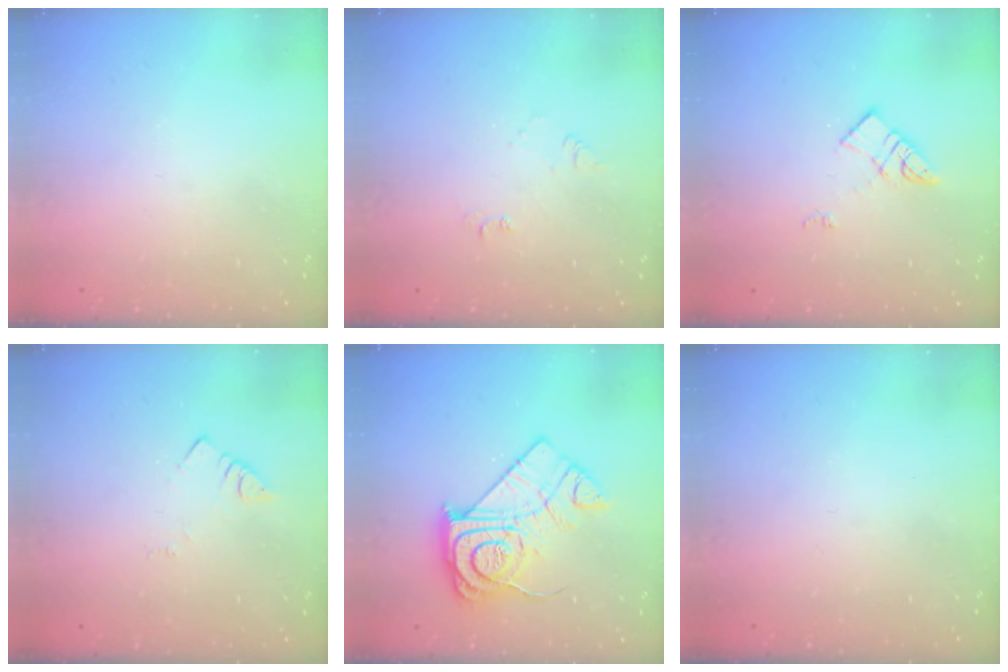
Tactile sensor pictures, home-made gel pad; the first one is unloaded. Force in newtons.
{"total": 4.8, "press": 4.7, "slide": 0.6}
{"total": 7.1, "press": 7.1, "slide": 0.1}
{"total": 1.7, "press": 1.7, "slide": 0.3}
{"total": 16.2, "press": 16.1, "slide": 1.5}
{"total": 0.0}